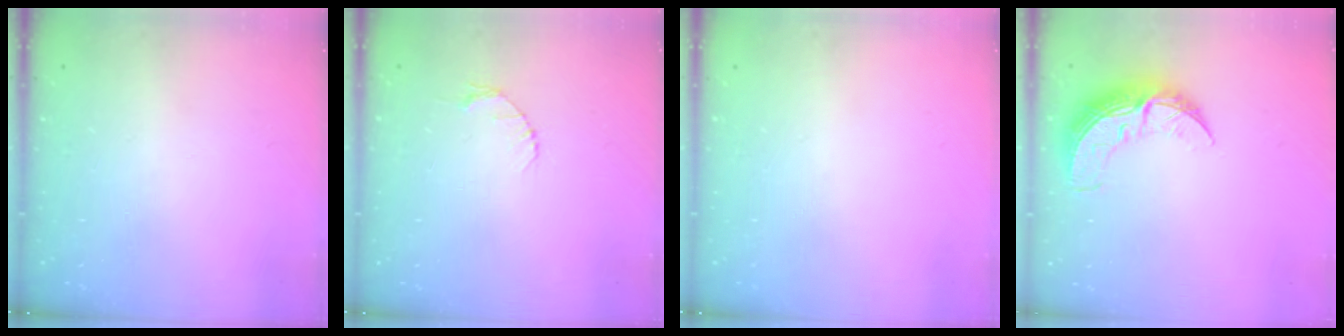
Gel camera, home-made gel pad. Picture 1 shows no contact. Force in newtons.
{"total": 2.6, "press": 2.6, "slide": 0.3}
{"total": 0.0}
{"total": 11.0, "press": 11.0, "slide": 0.4}